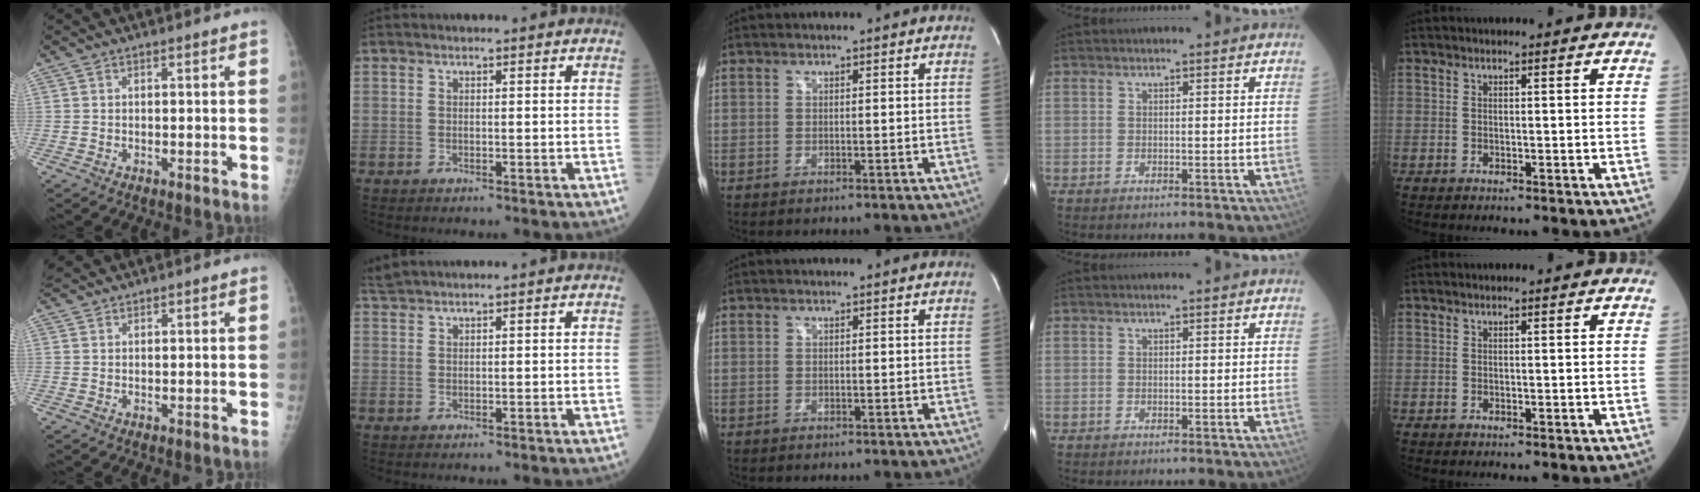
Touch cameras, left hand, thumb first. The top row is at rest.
{"thumb": {"total": 2.0, "force": [2.0, 0.4, 0.2], "torque": [-0.002, 0.015, 0.040]}, "index": {"total": 1.7, "force": [1.6, -0.4, 0.4], "torque": [-0.013, 0.018, 0.040]}}